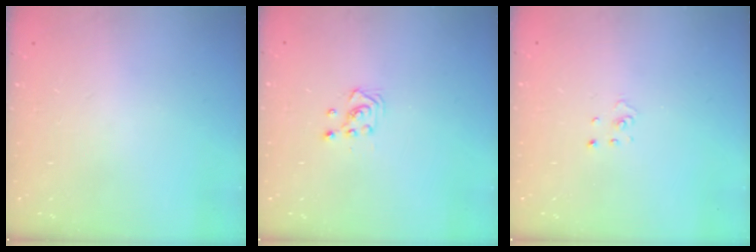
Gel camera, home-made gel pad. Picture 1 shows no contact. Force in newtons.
{"total": 3.1, "press": 3.1, "slide": 0.2}
{"total": 1.1, "press": 1.1, "slide": 0.1}